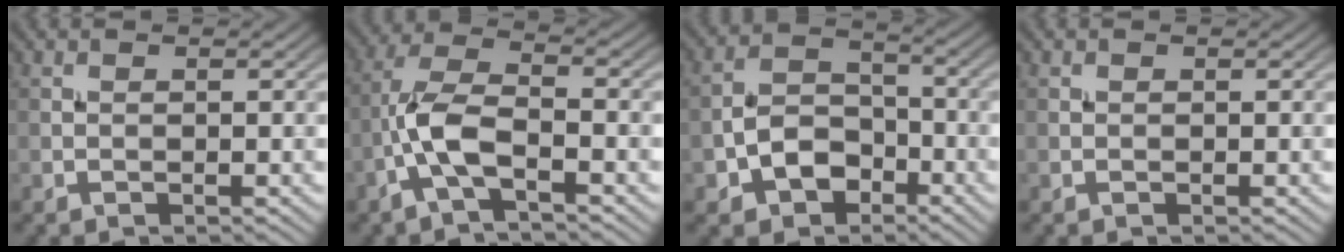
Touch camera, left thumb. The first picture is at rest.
{"total": 6.8, "force": [-2.7, 2.4, 5.7], "torque": [-0.125, 0.011, -0.067]}
{"total": 6.7, "force": [-3.2, 4.6, 3.7], "torque": [-0.075, 0.001, -0.068]}
{"total": 0.0}